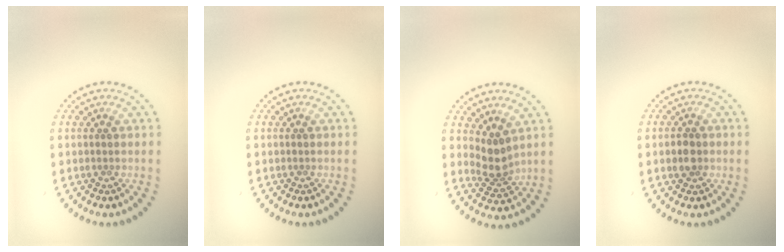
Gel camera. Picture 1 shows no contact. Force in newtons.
{"total": 0.0}
{"total": 2.9, "press": 2.1, "slide": 1.9}
{"total": 1.6, "press": 1.6, "slide": 0.3}